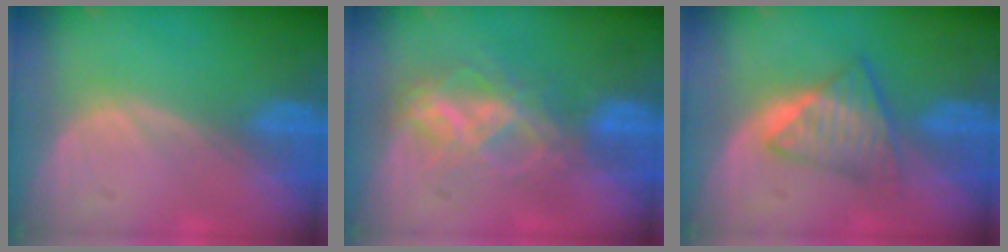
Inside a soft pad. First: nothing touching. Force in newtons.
{"total": 7.2, "press": 6.1, "slide": 3.8}
{"total": 6.0, "press": 5.1, "slide": 3.1}